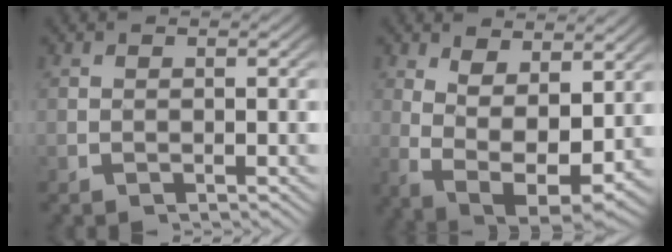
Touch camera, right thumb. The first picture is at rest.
{"total": 9.2, "force": [-1.1, 6.1, 6.9], "torque": [-0.151, -0.055, 0.002]}